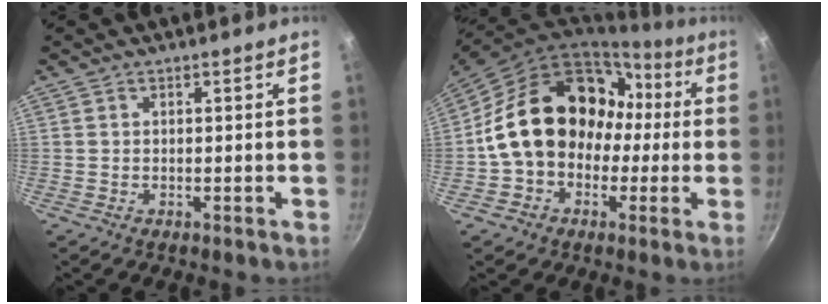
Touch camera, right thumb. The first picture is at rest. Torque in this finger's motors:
{"motor_torque": [0.58, 4.43, 1.92, -0.20, 0.25]}